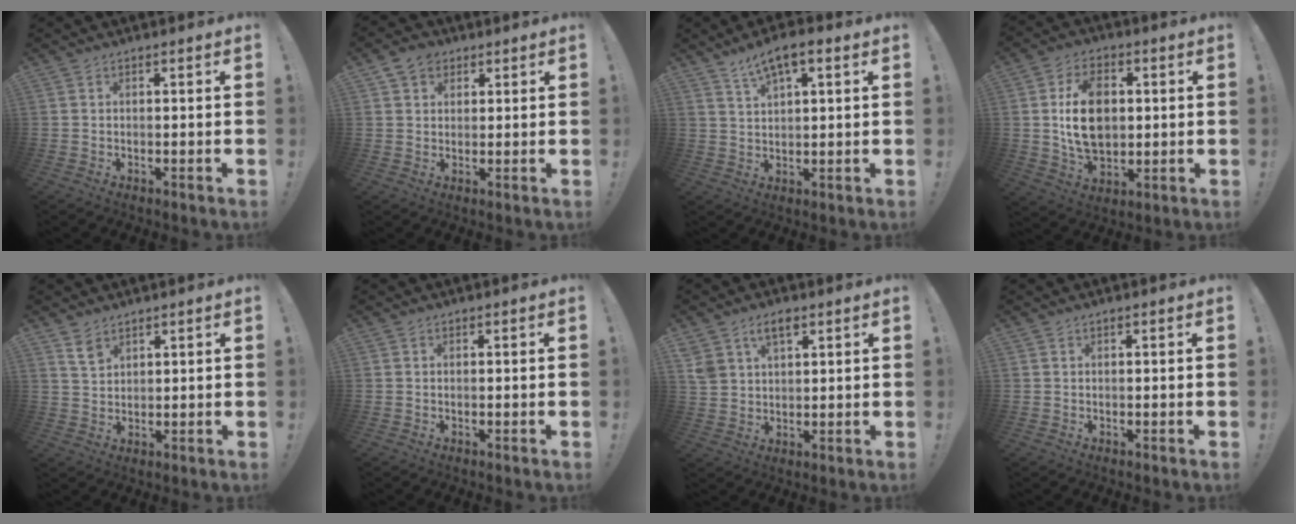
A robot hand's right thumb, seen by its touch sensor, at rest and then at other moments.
{"total": 5.1, "force": [2.9, 3.8, 1.9], "torque": [-0.033, -0.005, 0.055]}
{"total": 6.8, "force": [3.9, 2.3, 5.1], "torque": [-0.087, -0.011, 0.069]}
{"total": 15.0, "force": [1.5, 10.4, 10.7], "torque": [-0.178, 0.005, 0.027]}
{"total": 4.8, "force": [3.4, 2.8, 1.9], "torque": [-0.023, -0.021, 0.062]}
{"total": 0.0}
{"total": 6.4, "force": [3.5, 4.0, 3.5], "torque": [-0.064, -0.005, 0.066]}
{"total": 0.0}